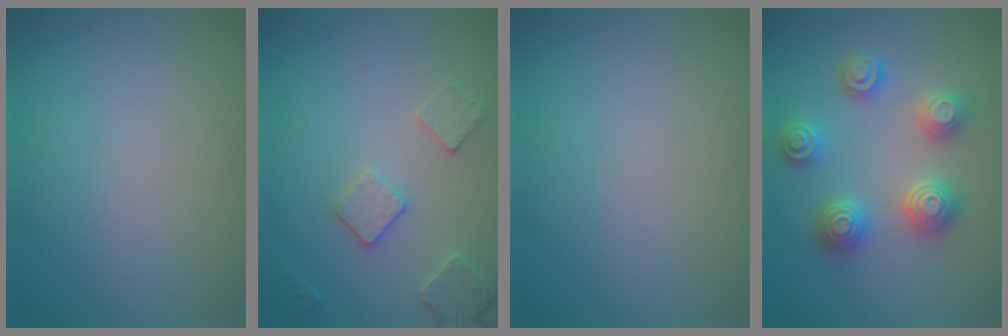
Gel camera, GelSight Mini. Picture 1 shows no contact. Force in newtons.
{"total": 2.6, "press": 2.5, "slide": 0.8}
{"total": 0.0}
{"total": 4.8, "press": 4.7, "slide": 0.8}